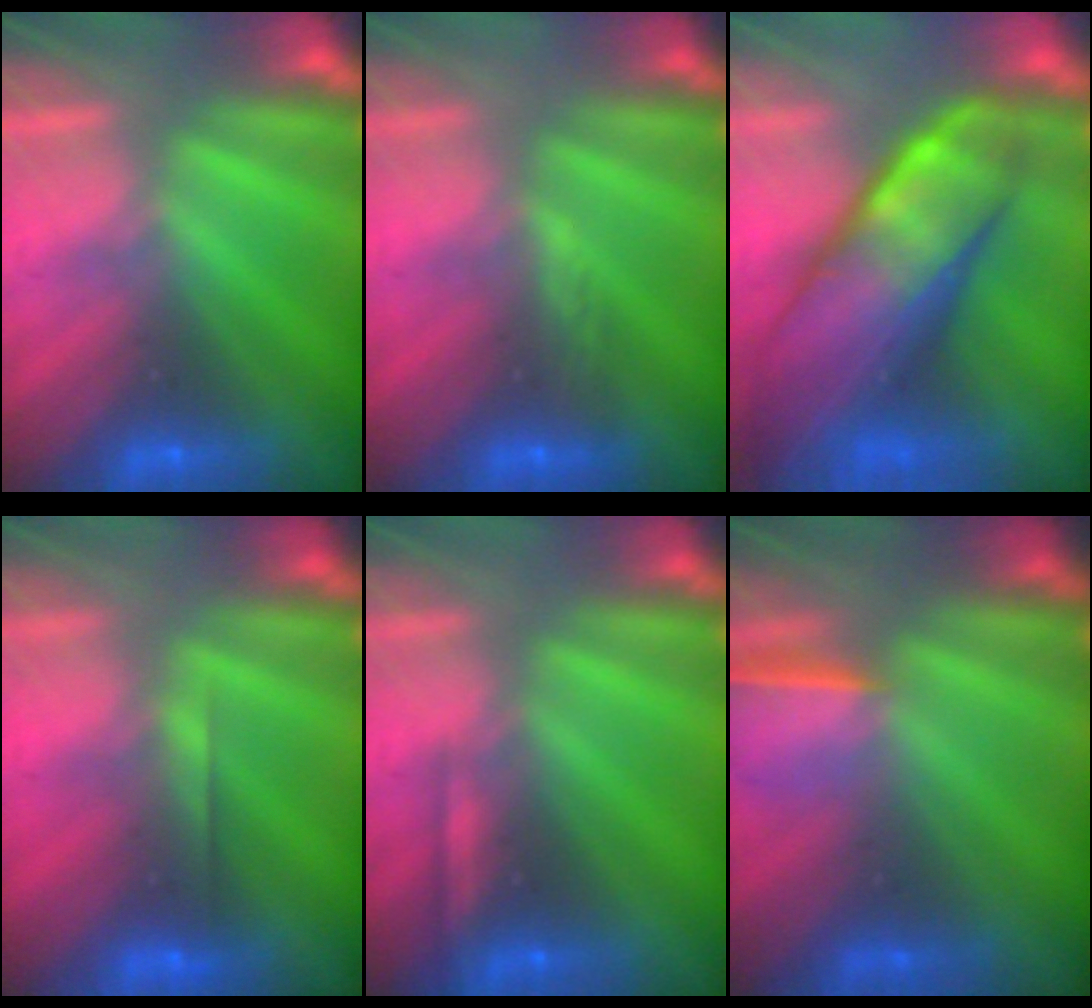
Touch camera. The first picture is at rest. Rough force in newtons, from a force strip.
{"total": 2.8}
{"total": 11.2}
{"total": 2.6}
{"total": 2.3}
{"total": 1.5}